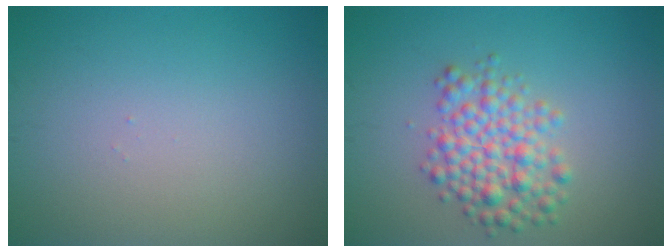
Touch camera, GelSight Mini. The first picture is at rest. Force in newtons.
{"total": 4.4, "press": 4.3, "slide": 0.2}